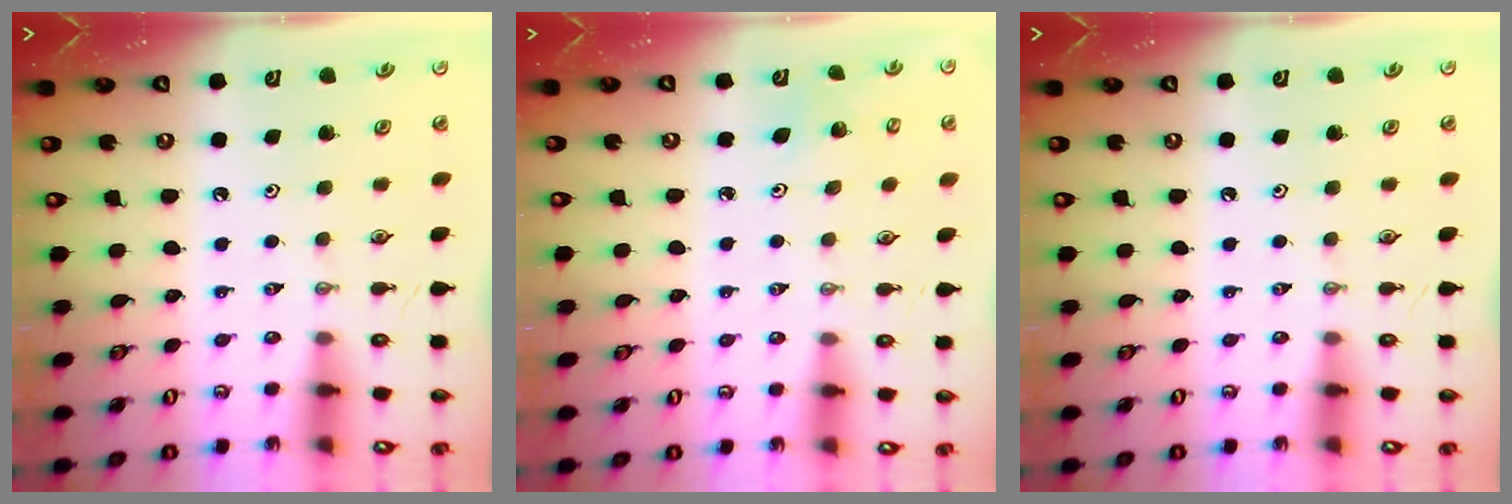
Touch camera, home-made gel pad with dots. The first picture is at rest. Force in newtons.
{"total": 3.7, "press": 3.7, "slide": 0.4}
{"total": 0.0}